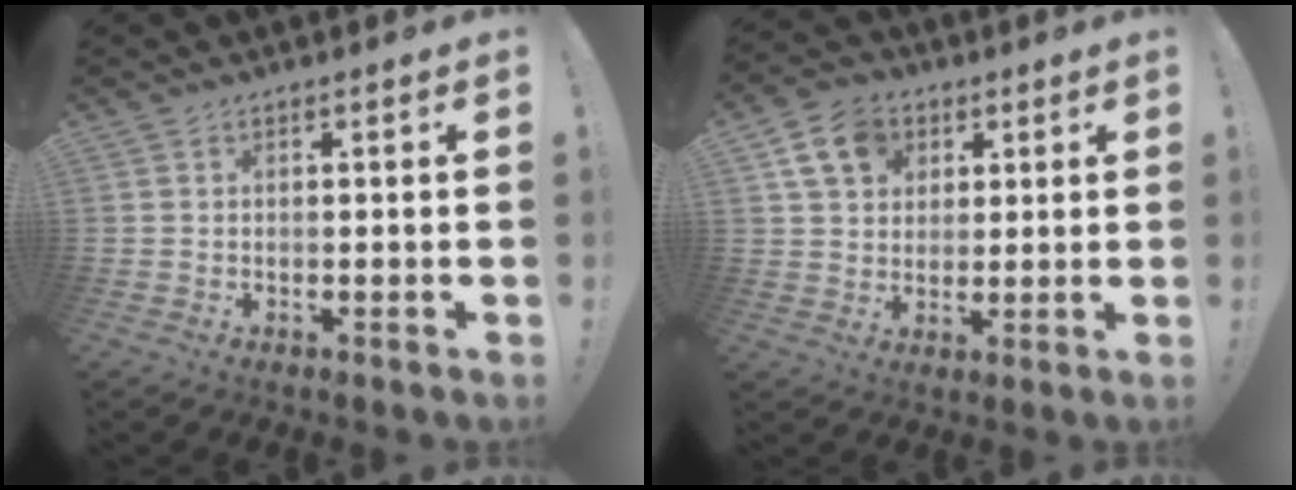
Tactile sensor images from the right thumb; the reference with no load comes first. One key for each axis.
{"total": 11.4, "fx": 5.0, "fy": 9.0, "fz": 4.9, "tx": -0.071, "ty": -0.017, "tz": 0.099}